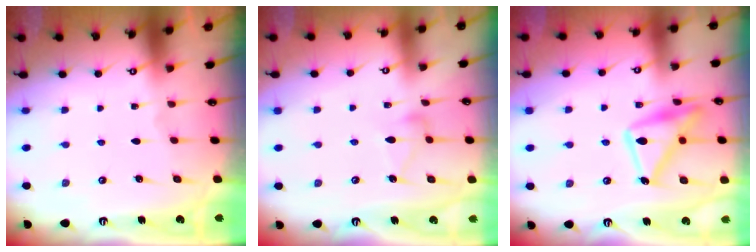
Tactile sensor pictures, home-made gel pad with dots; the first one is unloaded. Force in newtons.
{"total": 7.6, "press": 7.6, "slide": 0.2}
{"total": 16.6, "press": 16.6, "slide": 0.9}